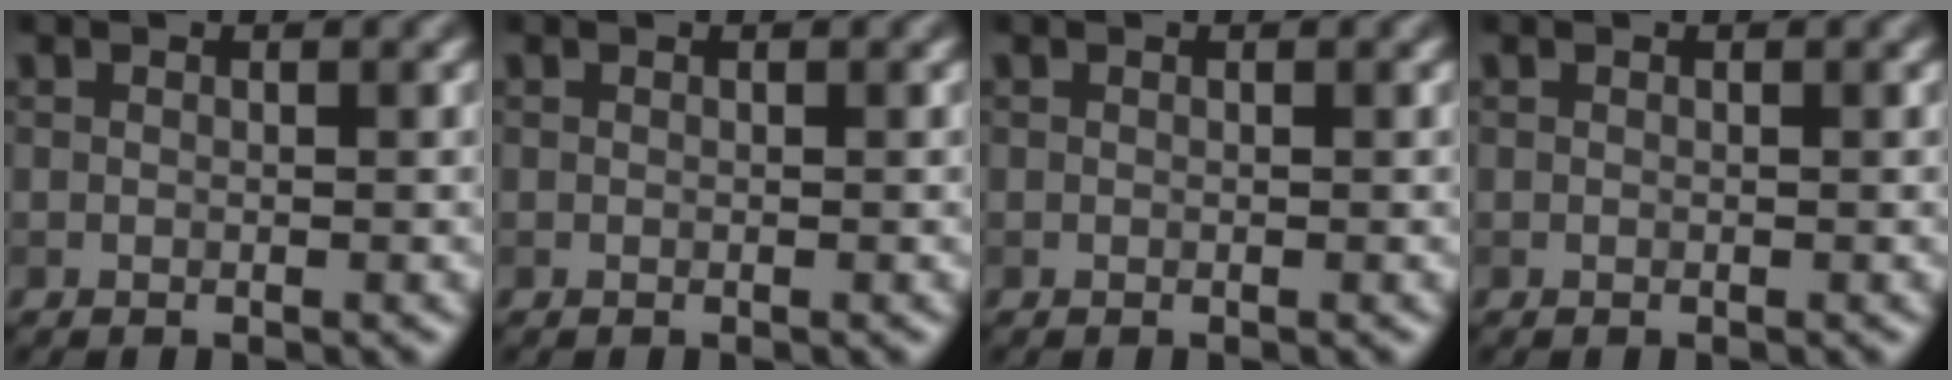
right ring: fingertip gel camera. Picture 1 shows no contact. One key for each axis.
{"total": 0.0}
{"total": 0.0}
{"total": 0.0}